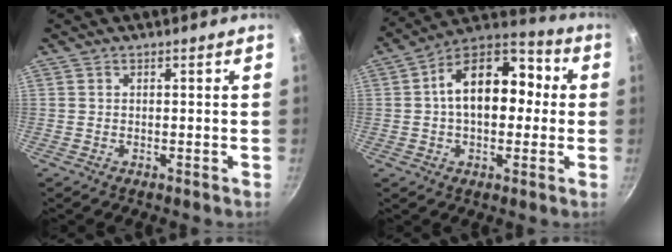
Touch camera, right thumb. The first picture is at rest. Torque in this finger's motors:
{"motor_torque": [0.36, 2.94, 1.54, -0.22, 0.43]}